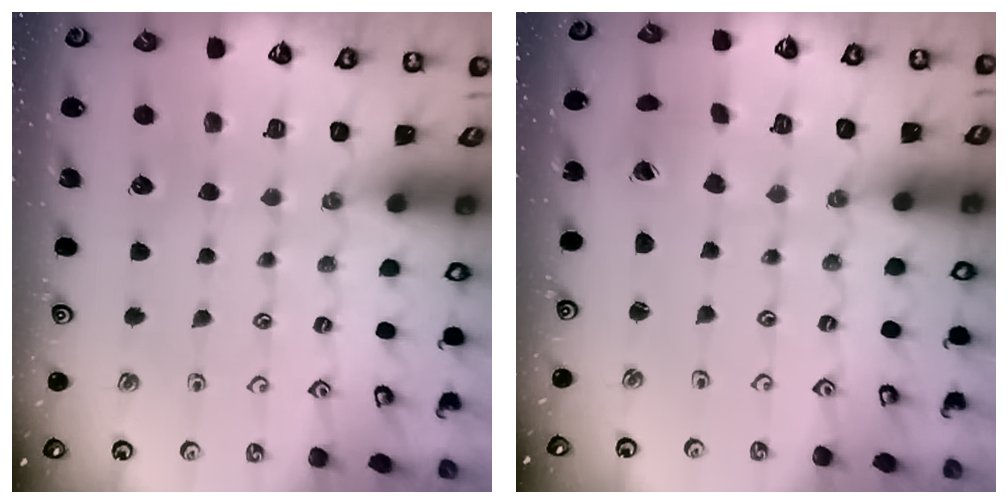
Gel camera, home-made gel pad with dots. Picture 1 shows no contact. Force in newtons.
{"total": 0.8, "press": 0.8, "slide": 0.1}